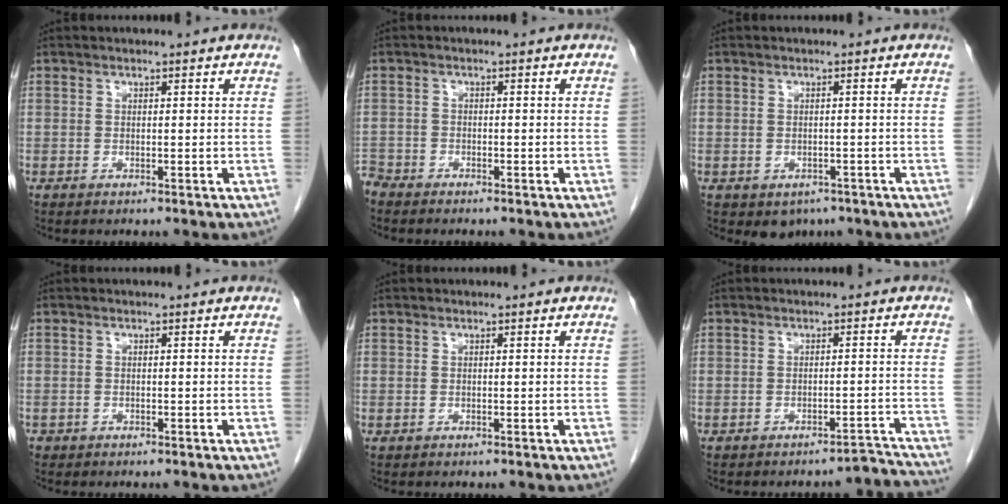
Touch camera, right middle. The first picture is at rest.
{"total": 2.9, "force": [-2.8, 0.8, 0.1], "torque": [-0.001, -0.007, -0.054]}
{"total": 3.1, "force": [-1.9, 2.1, 1.1], "torque": [-0.010, 0.003, -0.016]}
{"total": 0.7, "force": [-0.5, 0.5, 0.1], "torque": [-0.009, 0.002, -0.008]}
{"total": 0.0}
{"total": 4.2, "force": [-4.1, -0.5, -1.0], "torque": [0.035, 0.024, -0.043]}